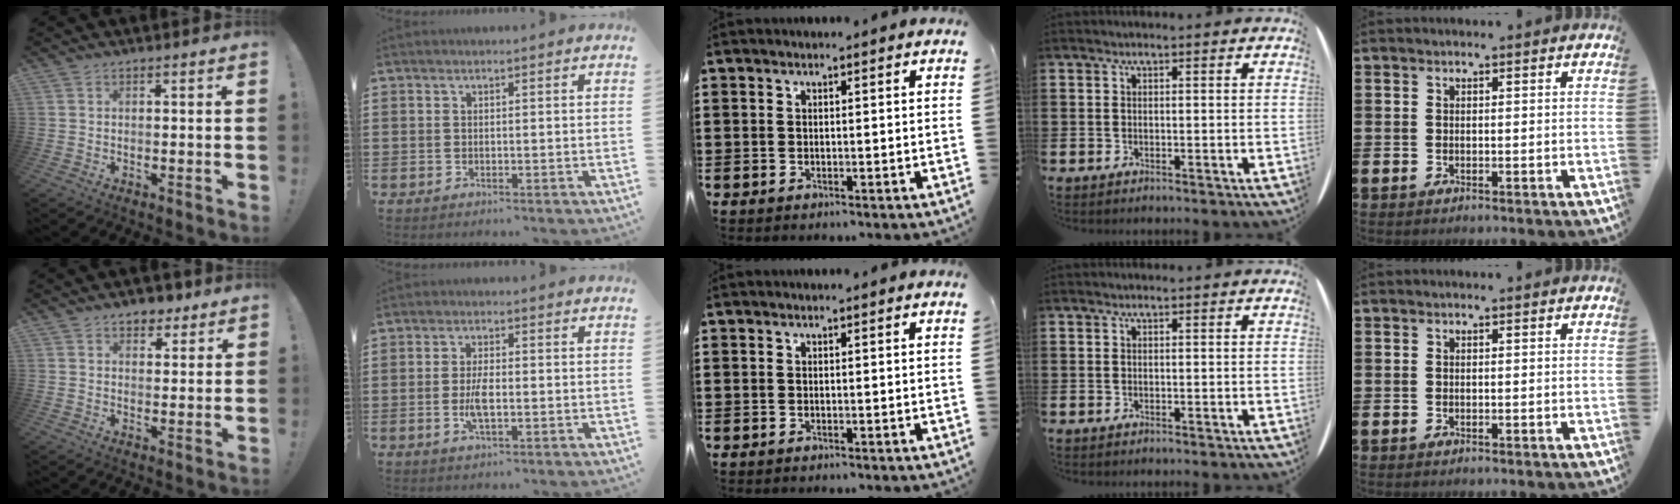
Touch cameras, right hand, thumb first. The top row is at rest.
{"thumb": {"total": 5.3, "force": [3.7, 3.4, 1.7], "torque": [-0.007, -0.018, 0.066]}, "index": {"total": 4.1, "force": [-0.8, 1.5, 3.8], "torque": [-0.080, -0.001, -0.019]}}